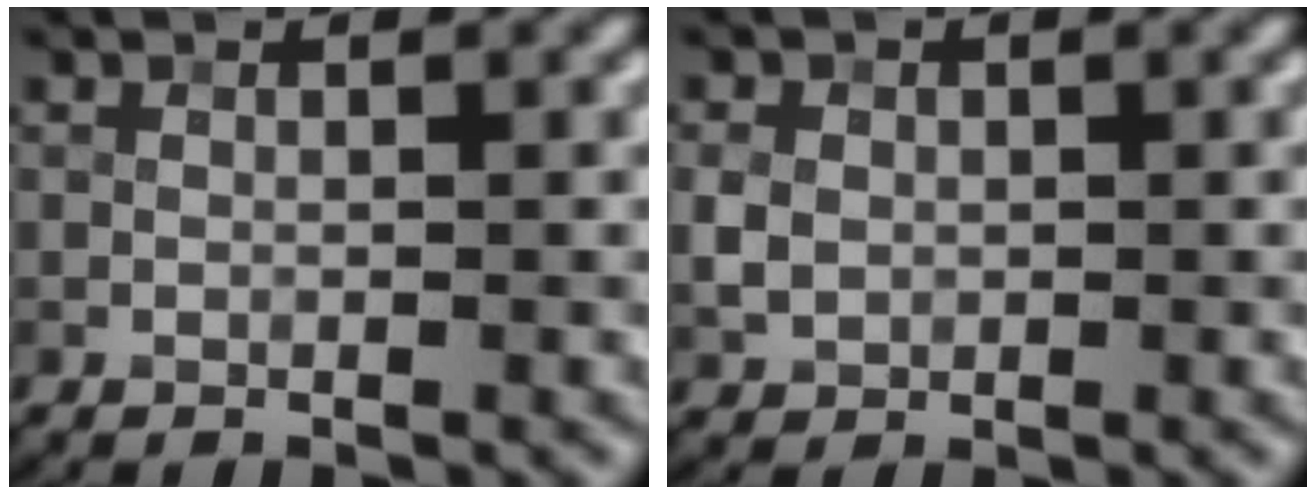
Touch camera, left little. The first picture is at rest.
{"total": 2.0, "force": [0.1, 1.7, 1.0], "torque": [-0.020, -0.001, -0.001]}